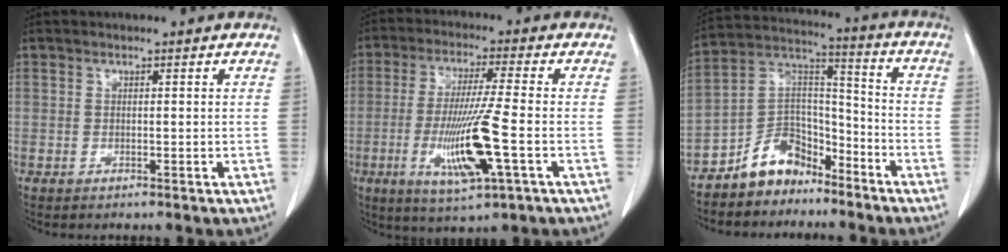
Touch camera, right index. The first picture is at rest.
{"total": 12.1, "force": [-3.3, 0.1, 11.6], "torque": [-0.229, -0.021, -0.060]}
{"total": 9.5, "force": [-7.2, 5.6, 2.6], "torque": [-0.049, 0.052, -0.133]}